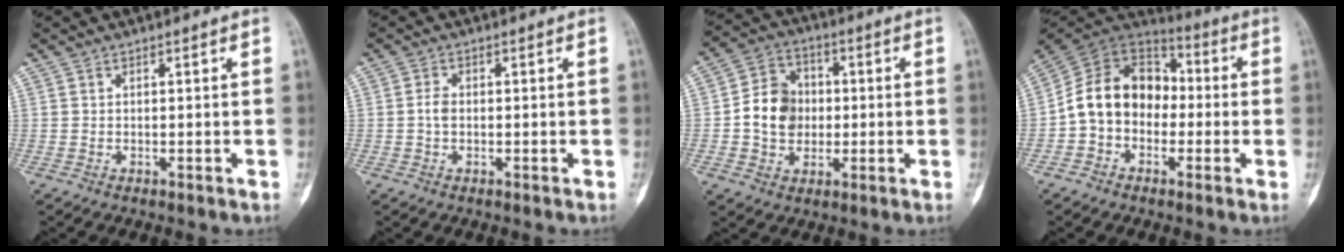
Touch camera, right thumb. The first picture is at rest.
{"total": 2.0, "force": [-0.1, 1.3, 1.6], "torque": [-0.028, 0.004, -0.006]}
{"total": 10.3, "force": [-0.4, 8.6, 5.7], "torque": [-0.070, 0.019, -0.012]}
{"total": 14.5, "force": [-1.6, 11.2, 9.0], "torque": [-0.130, 0.049, -0.043]}